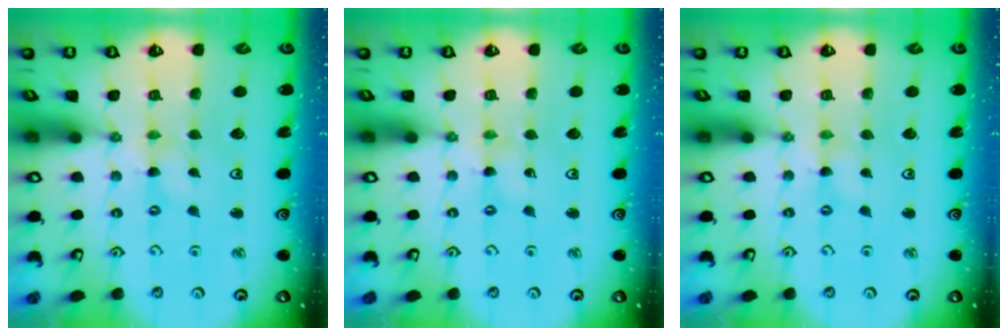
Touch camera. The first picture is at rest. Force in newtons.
{"total": 0.0}
{"total": 0.0}